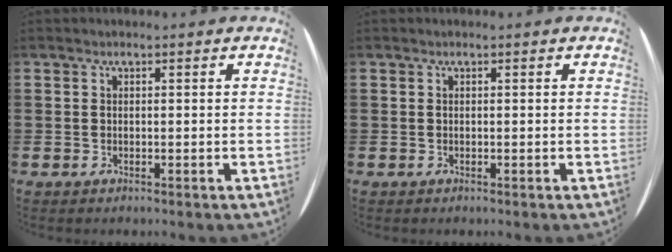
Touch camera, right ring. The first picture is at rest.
{"total": 0.0}